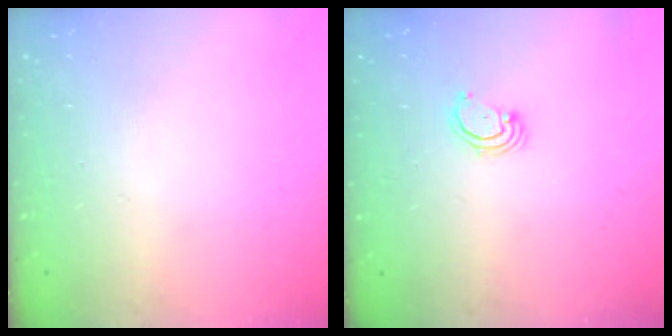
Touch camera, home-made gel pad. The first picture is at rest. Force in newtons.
{"total": 2.3, "press": 2.3, "slide": 0.2}